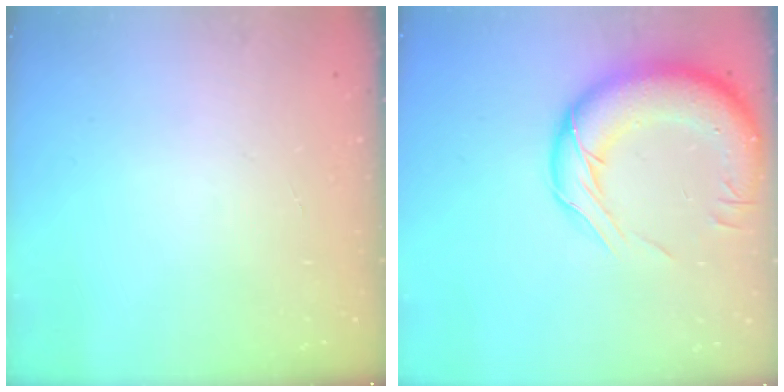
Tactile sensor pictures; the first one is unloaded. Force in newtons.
{"total": 17.0, "press": 16.5, "slide": 4.1}